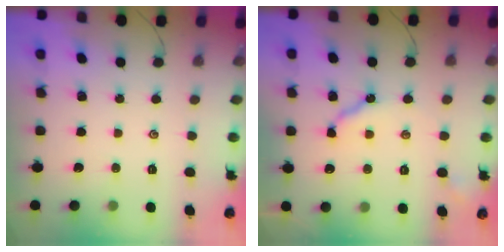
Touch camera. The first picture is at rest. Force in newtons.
{"total": 6.7, "press": 6.6, "slide": 0.8}